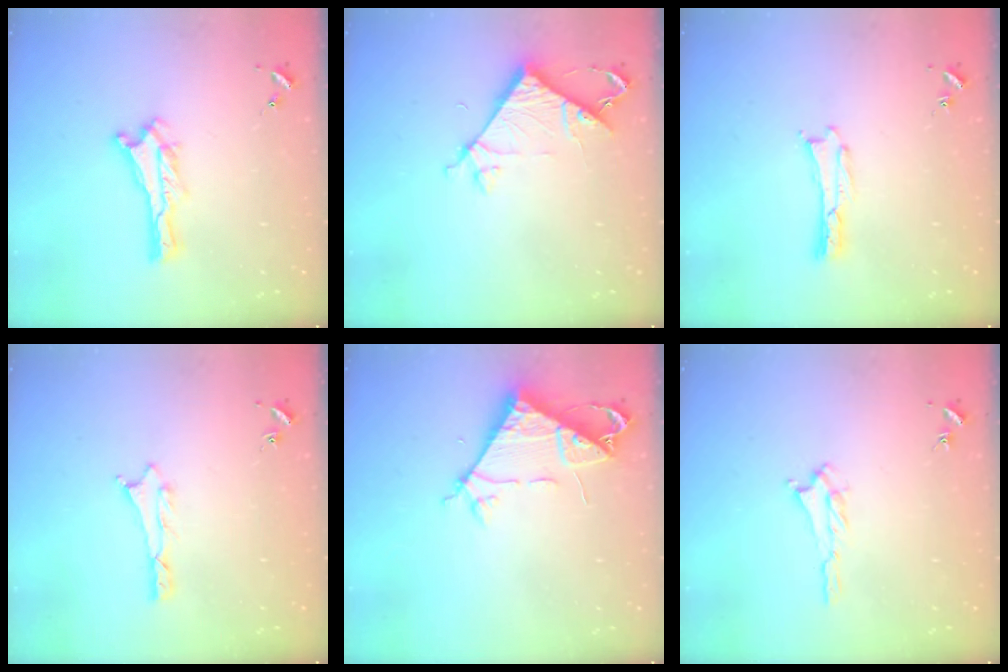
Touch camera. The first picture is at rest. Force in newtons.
{"total": 7.2, "press": 7.2, "slide": 0.4}
{"total": 0.0}
{"total": 0.8, "press": 0.8, "slide": 0.2}
{"total": 7.3, "press": 7.3, "slide": 0.8}
{"total": 1.2, "press": 1.1, "slide": 0.5}